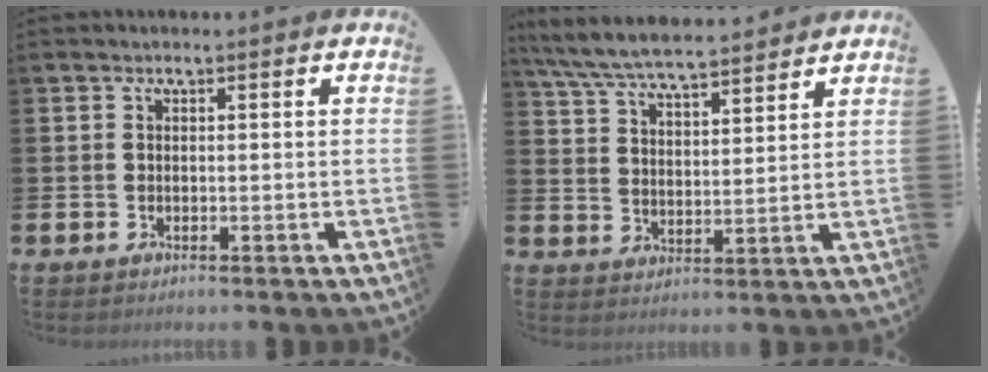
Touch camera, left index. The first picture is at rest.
{"total": 7.1, "force": [6.8, 0.5, 2.0], "torque": [-0.066, -0.038, 0.120]}